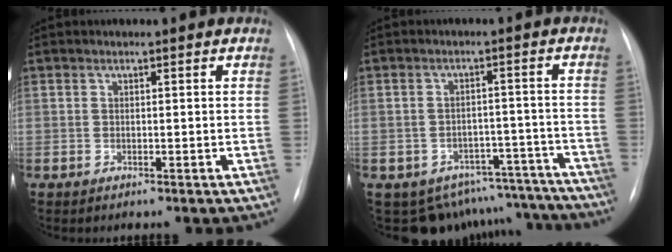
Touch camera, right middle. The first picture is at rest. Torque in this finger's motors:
{"motor_torque": [-0.47, -0.97, -0.05, 0.01]}